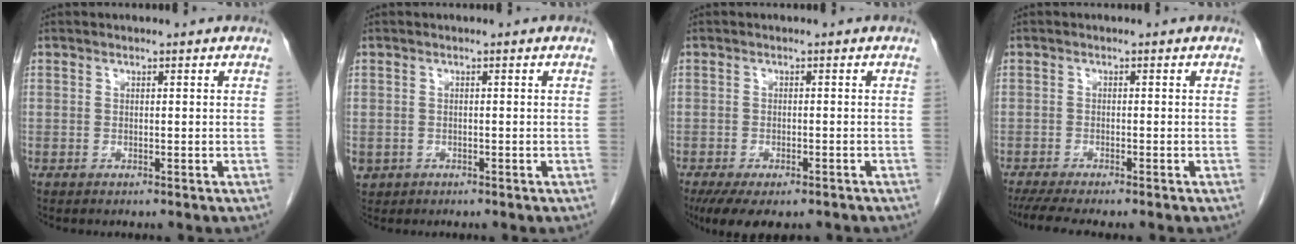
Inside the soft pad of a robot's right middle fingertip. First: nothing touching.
{"total": 2.2, "force": [-1.0, 1.9, 0.4], "torque": [-0.005, 0.001, -0.012]}
{"total": 9.2, "force": [-6.9, 3.5, 5.1], "torque": [-0.075, -0.009, -0.100]}
{"total": 6.4, "force": [-5.3, 0.3, 3.5], "torque": [-0.050, -0.013, -0.084]}